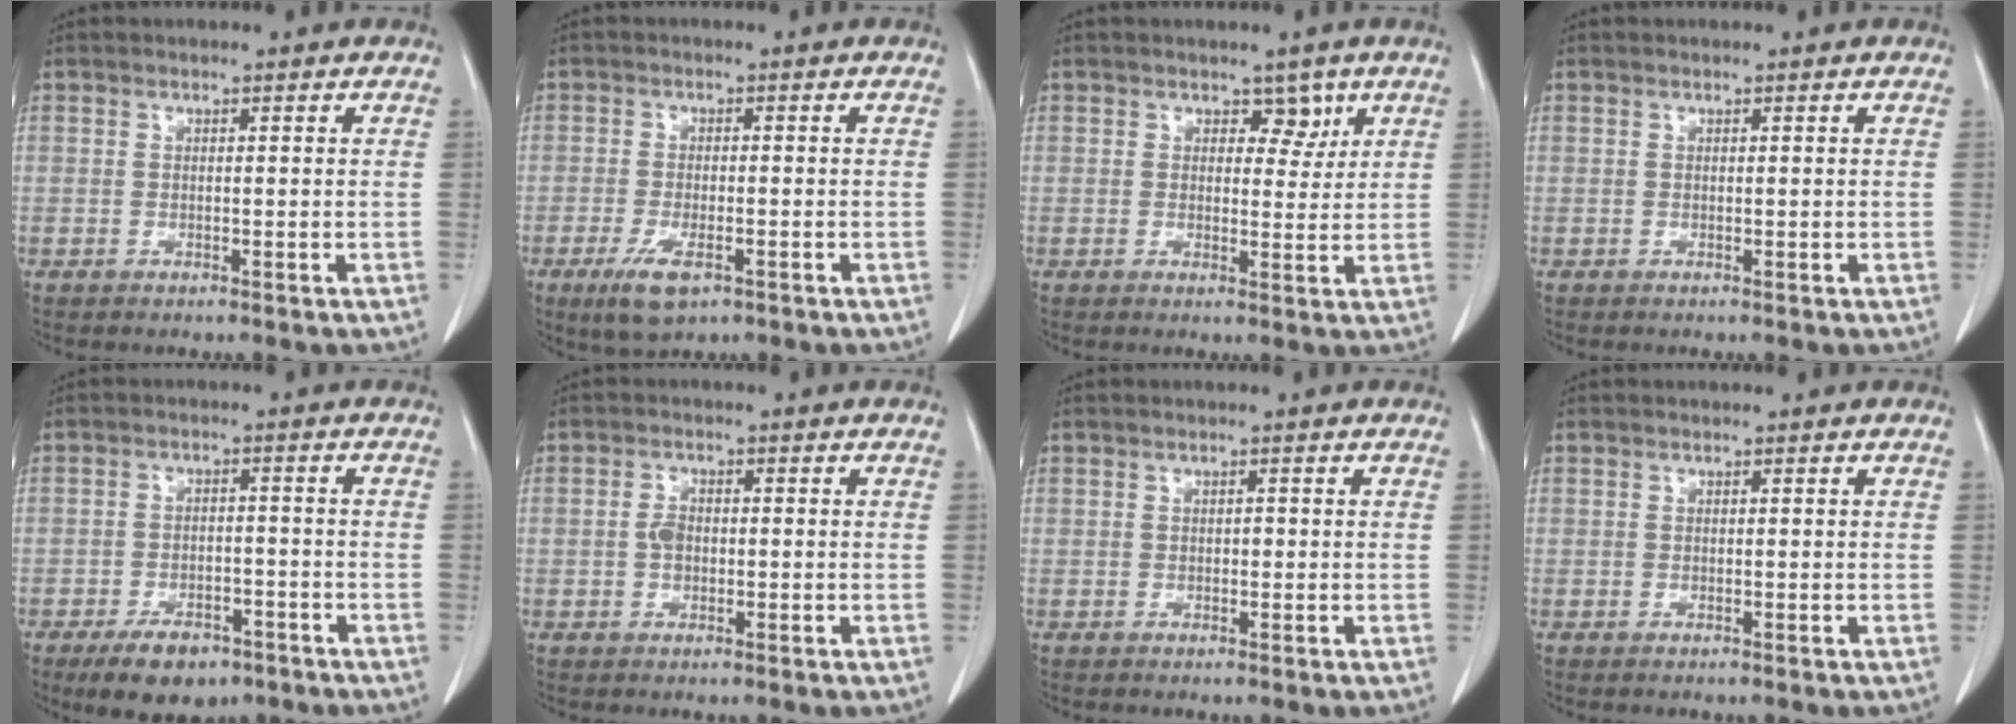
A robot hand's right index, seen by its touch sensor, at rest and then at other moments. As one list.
[{"total": 5.7, "force": [-3.0, 1.9, 4.5], "torque": [-0.095, -0.014, -0.047]}, {"total": 3.0, "force": [1.7, 1.9, 1.6], "torque": [-0.010, 0.001, 0.023]}, {"total": 0.0}, {"total": 7.9, "force": [-5.4, 3.8, 4.3], "torque": [-0.072, -0.002, -0.084]}, {"total": 2.2, "force": [-0.2, 1.4, 1.6], "torque": [-0.028, 0.007, -0.004]}, {"total": 0.5, "force": [-0.1, 0.3, 0.4], "torque": [-0.004, 0.002, -0.002]}, {"total": 0.0}]